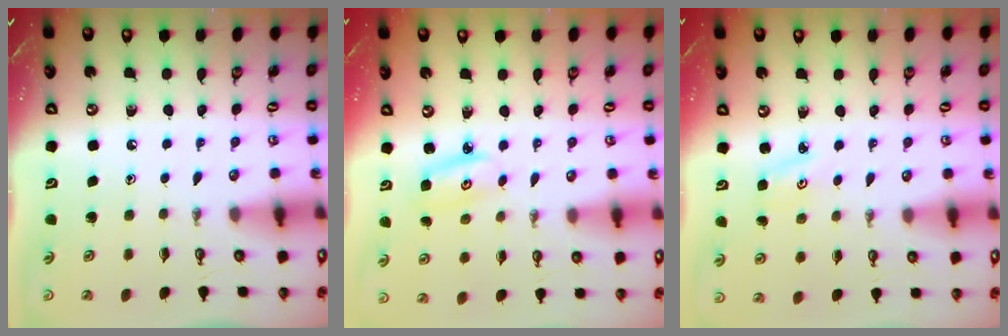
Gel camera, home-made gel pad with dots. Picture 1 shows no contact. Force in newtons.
{"total": 3.5, "press": 3.5, "slide": 0.4}
{"total": 2.6, "press": 2.6, "slide": 0.4}